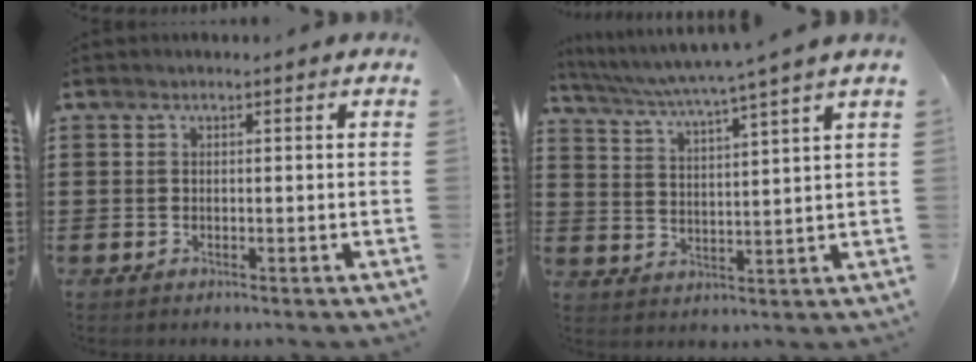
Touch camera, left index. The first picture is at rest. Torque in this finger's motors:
{"motor_torque": [1.01, -1.13, 0.29, 0.21]}